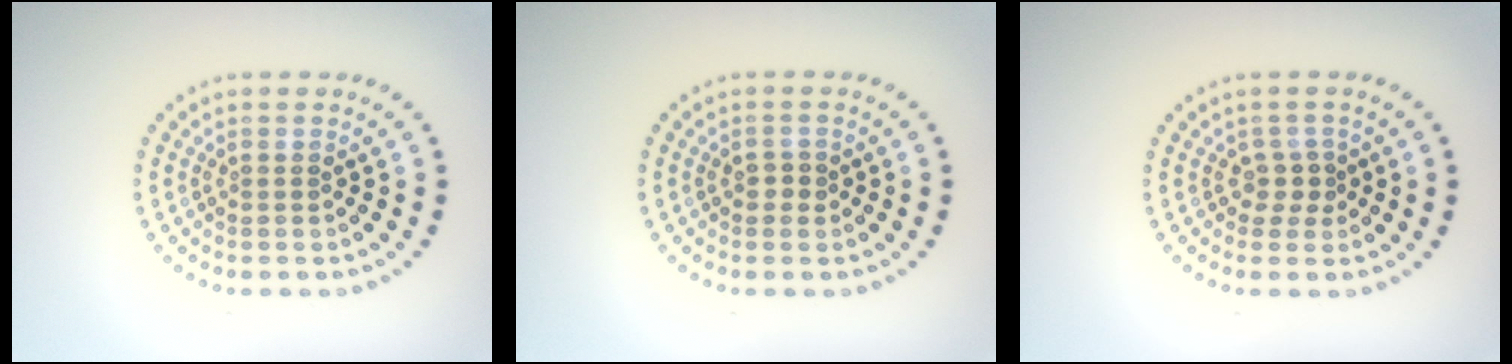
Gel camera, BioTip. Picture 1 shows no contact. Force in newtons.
{"total": 1.1, "press": 1.0, "slide": 0.4}
{"total": 1.6, "press": 1.2, "slide": 1.1}